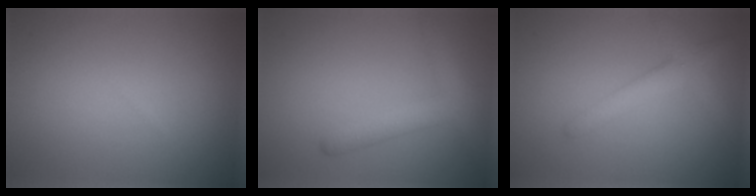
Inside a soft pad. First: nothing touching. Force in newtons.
{"total": 3.8, "press": 3.8, "slide": 0.2}
{"total": 2.8, "press": 2.8, "slide": 0.1}